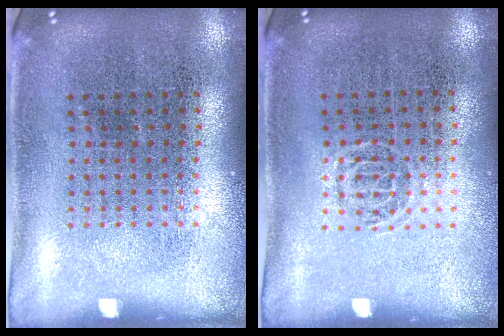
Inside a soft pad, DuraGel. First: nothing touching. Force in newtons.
{"total": 0.6, "press": 0.5, "slide": 0.4}